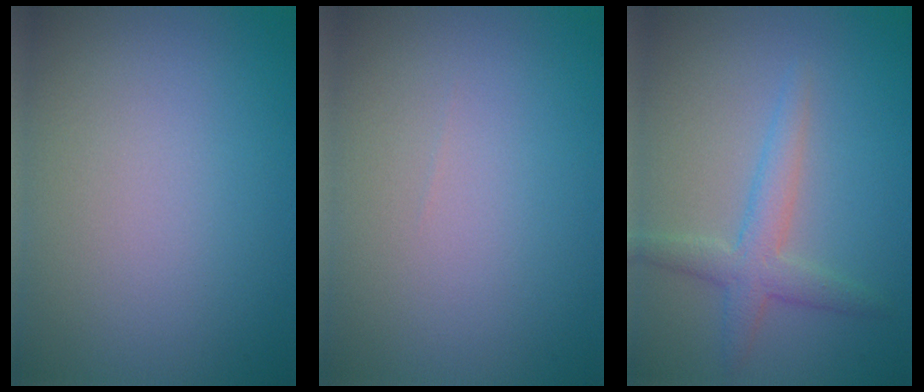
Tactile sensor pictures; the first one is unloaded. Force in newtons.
{"total": 0.0}
{"total": 3.0, "press": 3.0, "slide": 0.1}